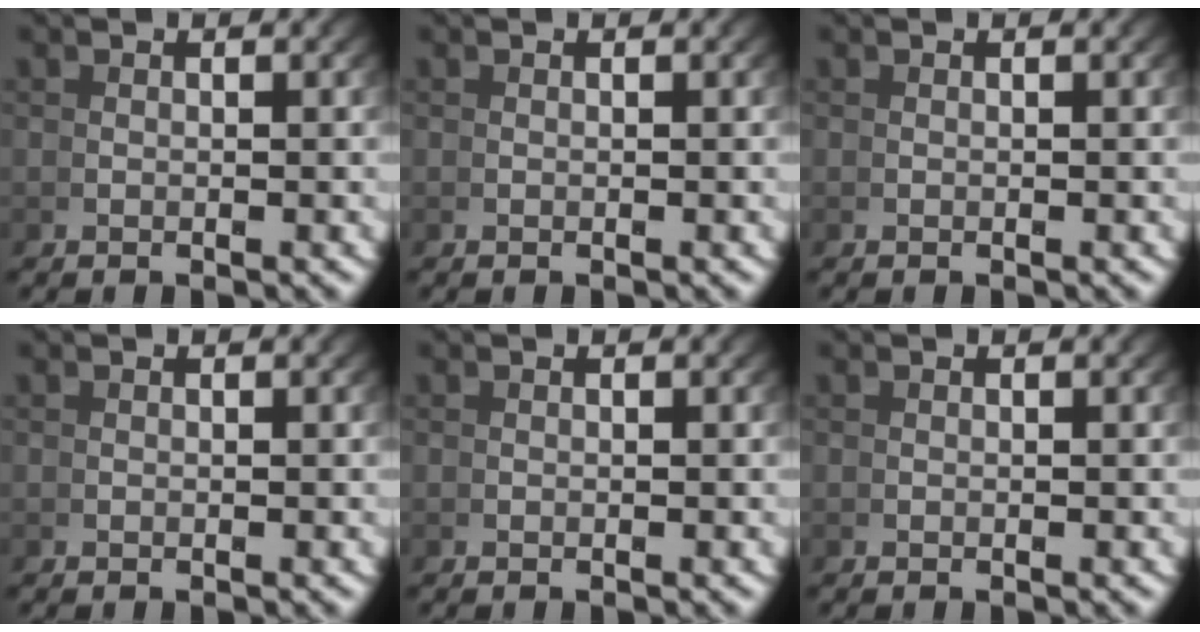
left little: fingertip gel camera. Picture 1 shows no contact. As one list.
[{"total": 0.0}, {"total": 0.0}, {"total": 0.0}, {"total": 0.0}, {"total": 0.0}]